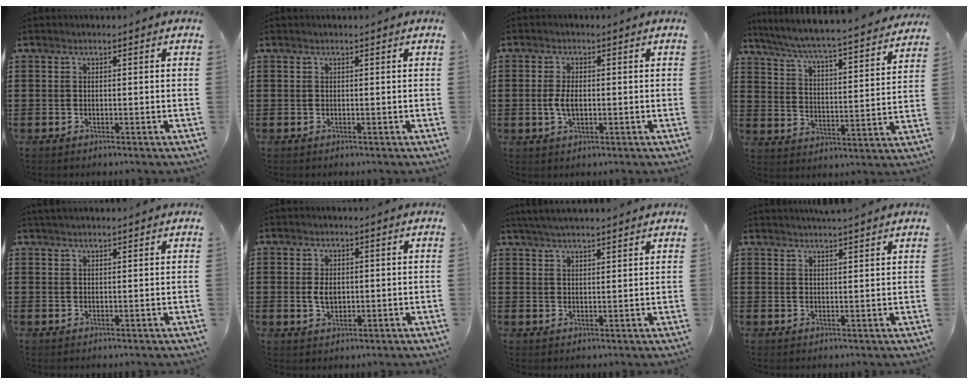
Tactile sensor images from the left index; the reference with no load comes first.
{"total": 0.0}
{"total": 3.4, "force": [-0.4, 1.7, 2.9], "torque": [-0.072, -0.002, -0.012]}
{"total": 5.1, "force": [4.9, -0.5, 1.5], "torque": [-0.055, -0.044, 0.076]}
{"total": 1.4, "force": [1.4, 0.1, 0.4], "torque": [-0.009, 0.000, 0.026]}
{"total": 2.9, "force": [0.2, 1.8, 2.2], "torque": [-0.047, 0.006, 0.002]}
{"total": 3.4, "force": [3.2, -0.2, 0.9], "torque": [-0.026, -0.004, 0.060]}
{"total": 2.5, "force": [2.4, -0.3, 0.3], "torque": [-0.011, -0.006, 0.047]}